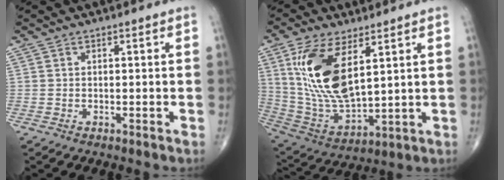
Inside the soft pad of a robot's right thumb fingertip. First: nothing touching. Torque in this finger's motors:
{"motor_torque": [0.48, 3.02, 2.02, 0.71, 0.60]}